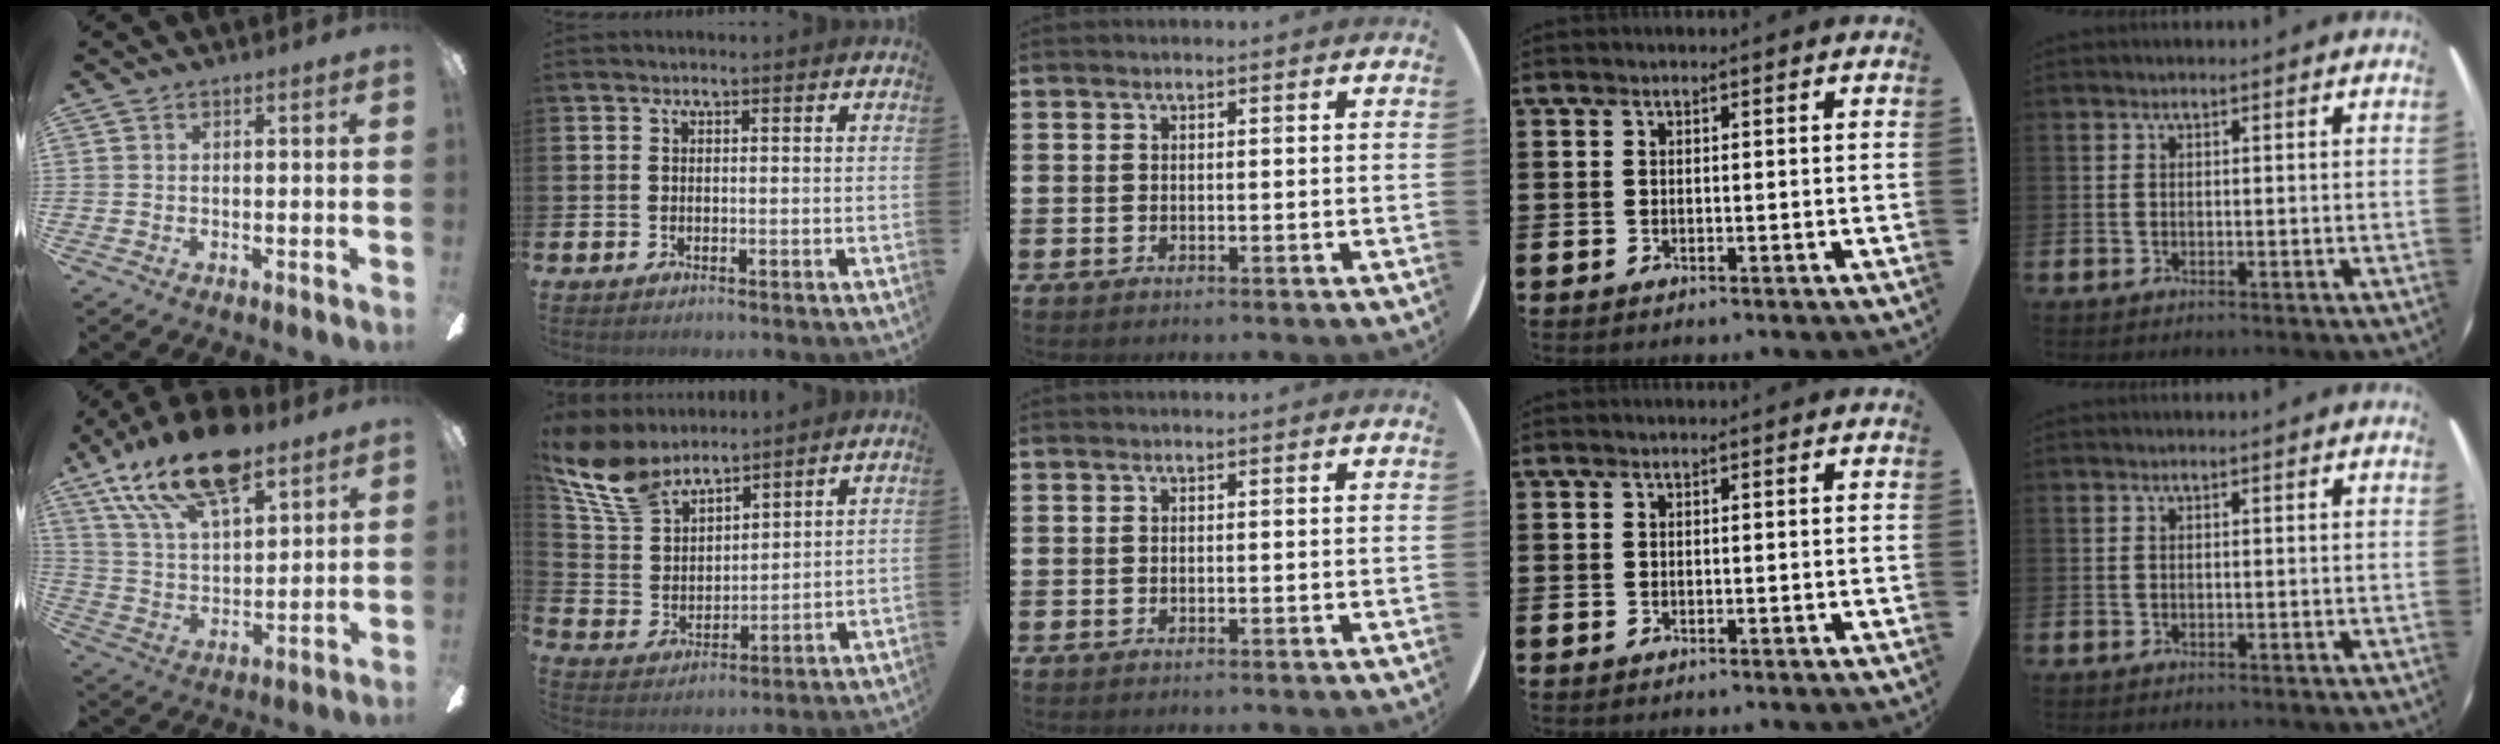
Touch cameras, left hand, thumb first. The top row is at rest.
{"thumb": {"total": 20.0, "force": [13.4, 8.1, 12.4], "torque": [-0.238, -0.062, 0.233]}, "index": {"total": 9.5, "force": [8.3, 3.5, 3.0], "torque": [-0.104, -0.035, 0.155]}}